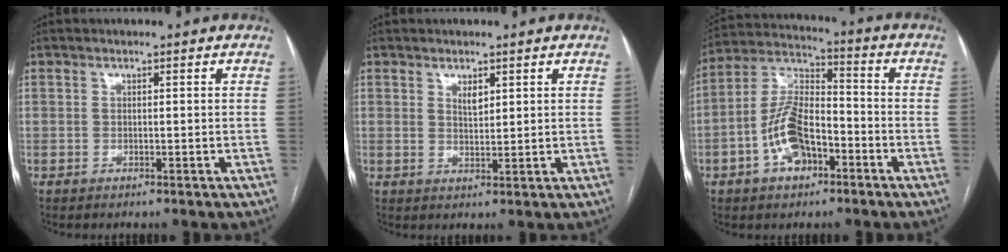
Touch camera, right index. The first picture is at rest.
{"total": 2.1, "force": [1.2, 0.9, 1.5], "torque": [-0.027, -0.003, 0.026]}
{"total": 11.4, "force": [-4.5, 5.8, 8.7], "torque": [-0.189, 0.024, -0.080]}